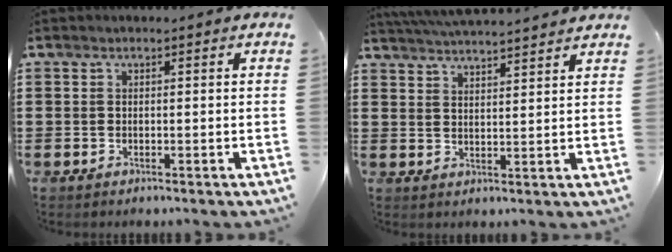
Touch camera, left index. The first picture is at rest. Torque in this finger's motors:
{"motor_torque": [1.10, -1.04, 0.52, 0.11]}